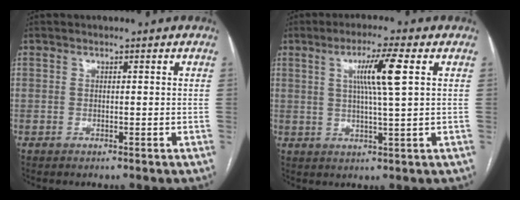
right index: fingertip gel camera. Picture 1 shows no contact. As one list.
[{"total": 7.2, "force": [2.2, -0.6, 6.9], "torque": [-0.124, 0.001, 0.039]}]